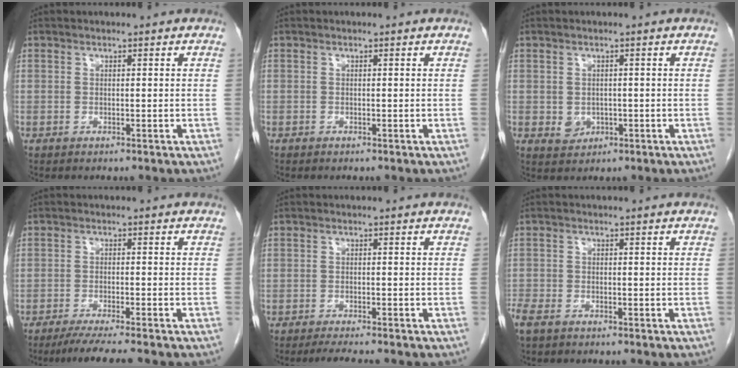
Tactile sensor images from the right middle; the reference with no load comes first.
{"total": 0.0}
{"total": 2.3, "force": [-0.4, 1.9, 1.1], "torque": [-0.019, 0.000, 0.004]}
{"total": 6.7, "force": [-5.6, -0.6, 3.5], "torque": [-0.046, -0.019, -0.090]}
{"total": 3.8, "force": [-3.2, 0.0, 1.9], "torque": [-0.031, -0.010, -0.050]}
{"total": 4.2, "force": [-3.1, 1.8, 2.2], "torque": [-0.050, -0.010, -0.055]}